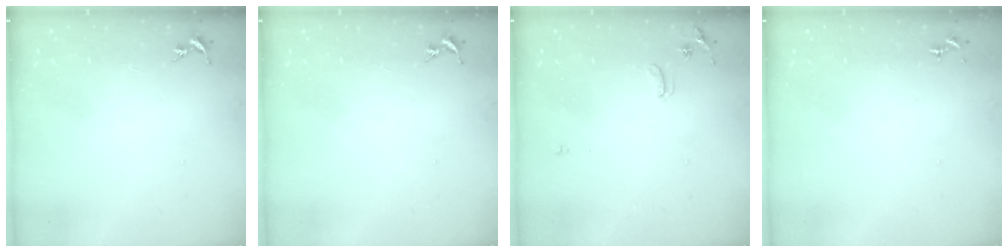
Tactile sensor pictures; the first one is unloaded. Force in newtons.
{"total": 0.0}
{"total": 6.1, "press": 6.0, "slide": 0.9}
{"total": 0.0}